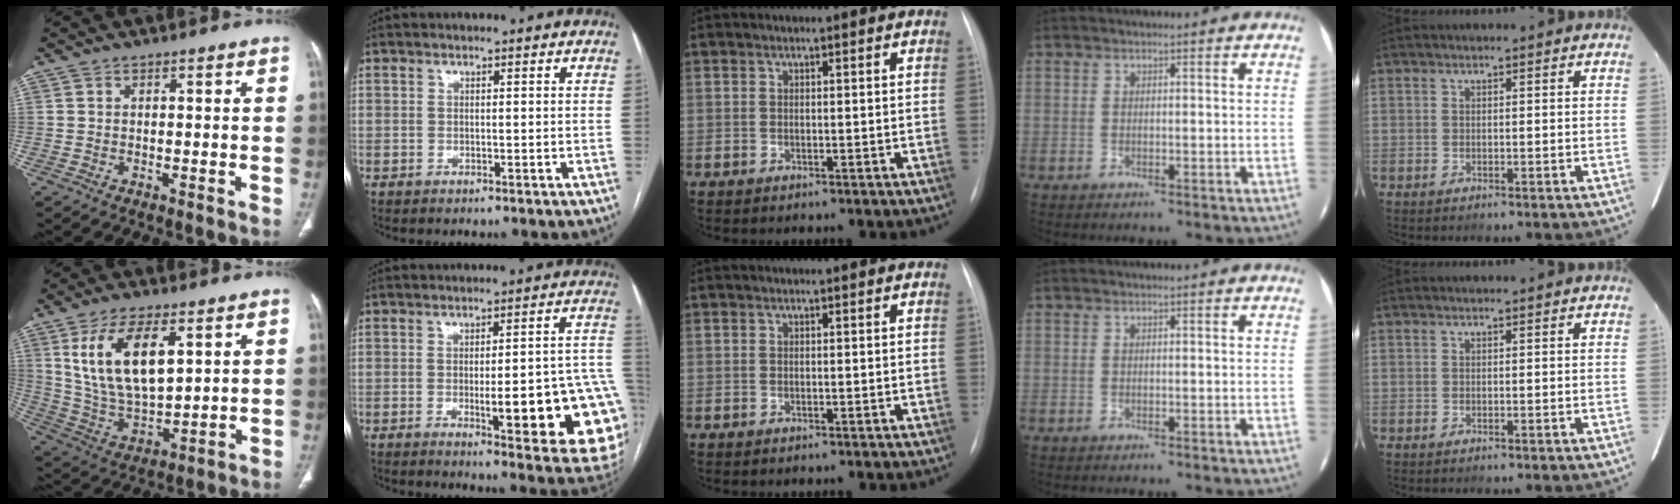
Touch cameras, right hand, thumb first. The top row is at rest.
{"thumb": {"total": 16.5, "force": [5.8, 7.9, 13.3], "torque": [-0.242, -0.022, 0.123]}, "index": {"total": 19.8, "force": [-4.6, 3.2, 19.0], "torque": [-0.140, 0.009, -0.042]}}